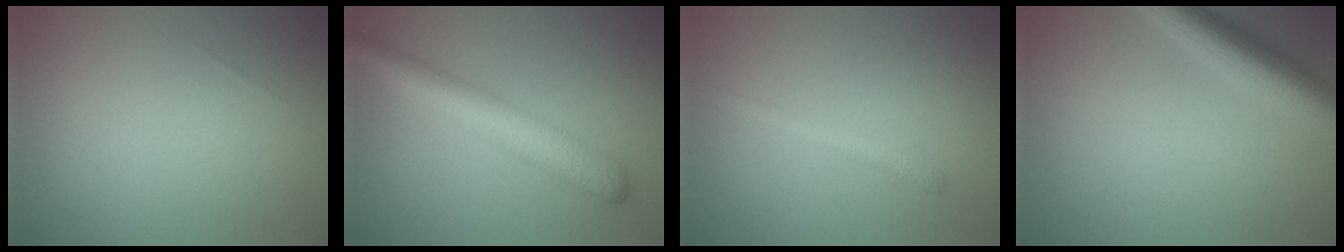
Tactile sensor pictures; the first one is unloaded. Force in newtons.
{"total": 5.7, "press": 5.7, "slide": 0.1}
{"total": 1.5, "press": 1.5, "slide": 0.0}
{"total": 5.0, "press": 4.9, "slide": 0.3}